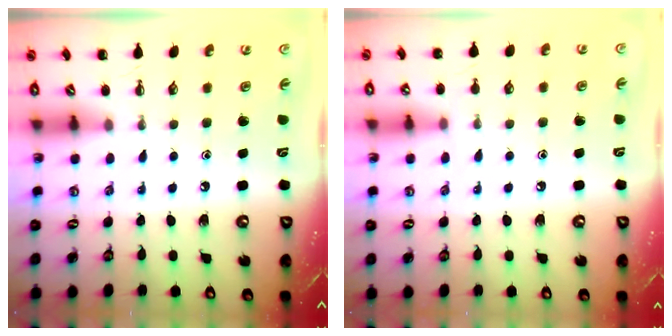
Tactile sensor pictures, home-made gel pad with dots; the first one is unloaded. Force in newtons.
{"total": 4.5, "press": 4.2, "slide": 1.5}